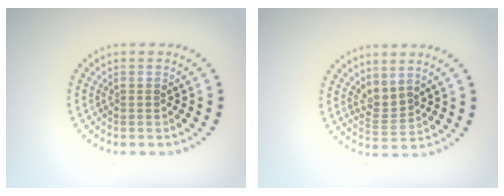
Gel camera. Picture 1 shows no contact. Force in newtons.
{"total": 2.0, "press": 1.4, "slide": 1.4}